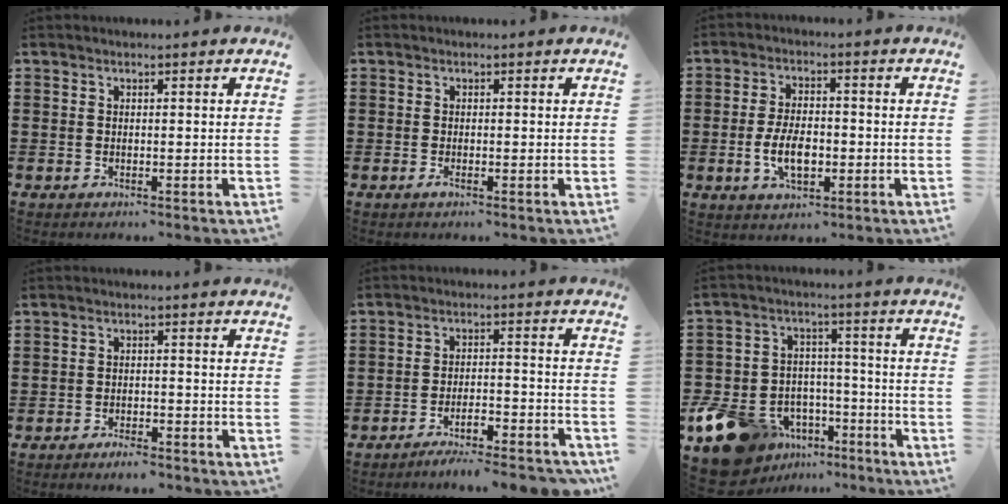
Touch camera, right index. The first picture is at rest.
{"total": 0.7, "force": [-0.4, 0.2, 0.6], "torque": [-0.020, -0.005, -0.009]}
{"total": 6.2, "force": [-1.4, 3.2, 5.2], "torque": [-0.104, -0.003, -0.030]}
{"total": 2.1, "force": [-2.1, 0.3, 0.5], "torque": [-0.014, 0.002, -0.041]}
{"total": 4.9, "force": [-4.6, 0.0, 1.6], "torque": [-0.028, -0.004, -0.090]}
{"total": 11.0, "force": [-6.8, 7.7, 3.9], "torque": [-0.117, 0.031, -0.123]}